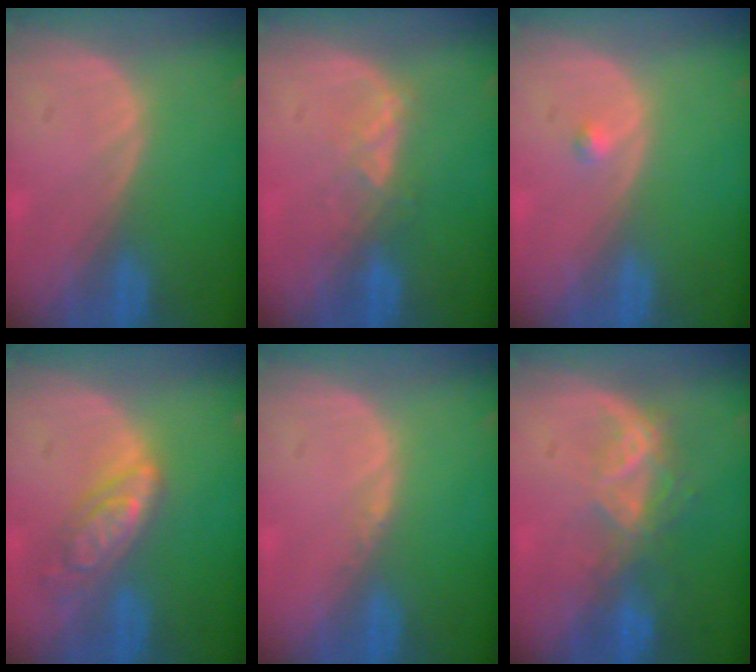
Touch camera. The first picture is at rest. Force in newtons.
{"total": 2.9, "press": 2.8, "slide": 0.7}
{"total": 0.8, "press": 0.8, "slide": 0.2}
{"total": 6.5, "press": 5.7, "slide": 3.0}
{"total": 0.6, "press": 0.5, "slide": 0.4}
{"total": 6.8, "press": 5.8, "slide": 3.5}